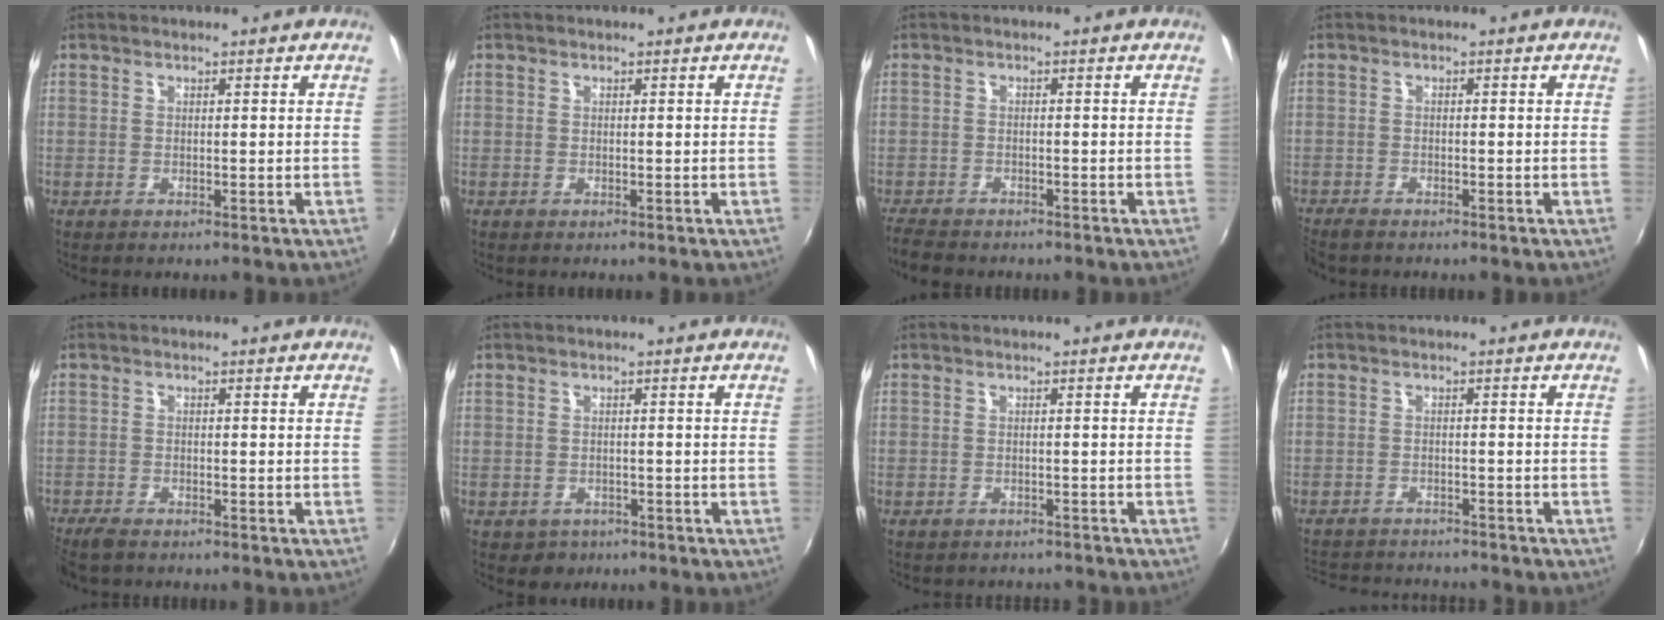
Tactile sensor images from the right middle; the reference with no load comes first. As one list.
[{"total": 0.0}, {"total": 5.0, "force": [-4.6, 1.3, 1.4], "torque": [-0.050, -0.021, -0.084]}, {"total": 2.5, "force": [-2.4, 0.6, 0.7], "torque": [-0.022, -0.015, -0.047]}, {"total": 4.0, "force": [-3.5, 1.0, 1.6], "torque": [-0.042, -0.020, -0.069]}, {"total": 2.9, "force": [-1.5, 2.4, 0.6], "torque": [-0.020, -0.003, -0.017]}, {"total": 4.0, "force": [-3.7, 1.4, 0.9], "torque": [-0.025, -0.013, -0.050]}, {"total": 10.5, "force": [-9.6, 2.8, 3.1], "torque": [-0.084, -0.005, -0.146]}]